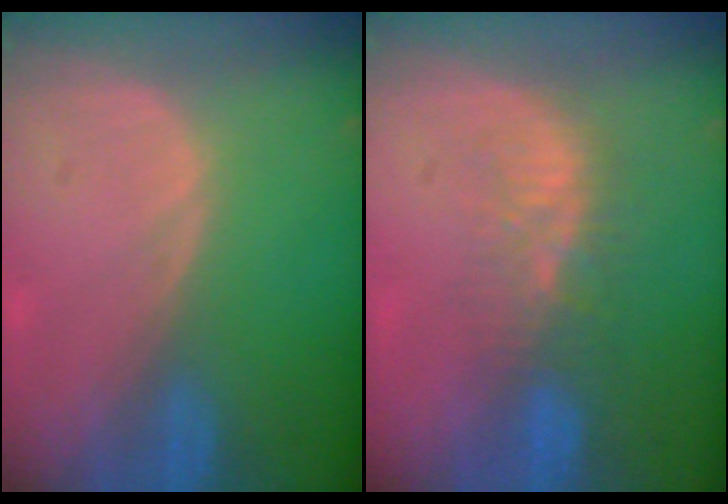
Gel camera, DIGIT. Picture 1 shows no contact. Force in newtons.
{"total": 5.7, "press": 5.3, "slide": 2.0}